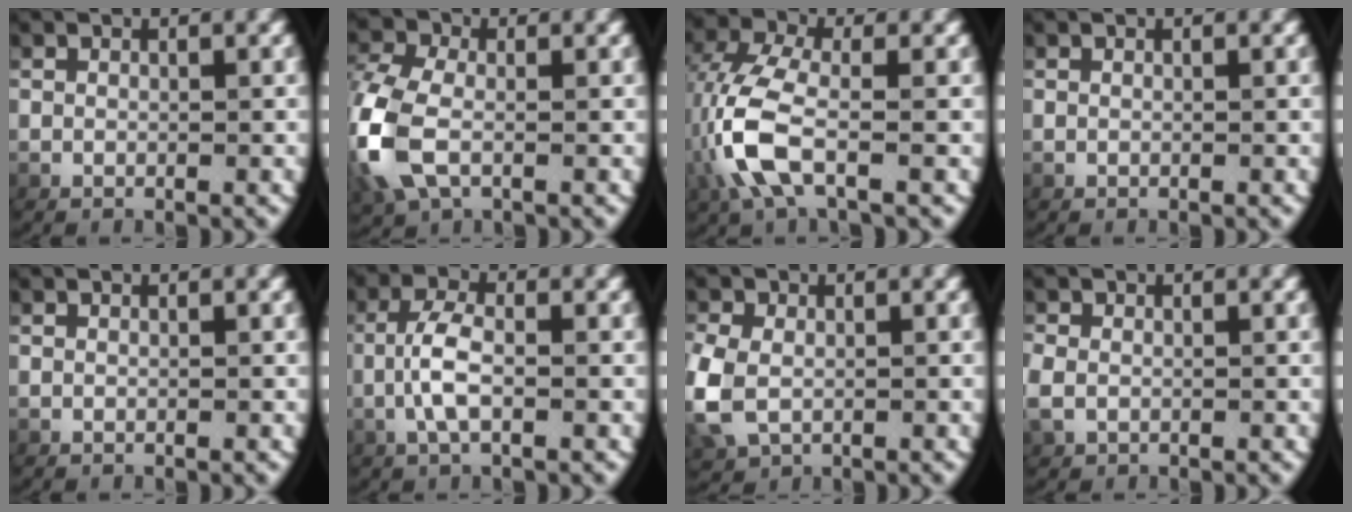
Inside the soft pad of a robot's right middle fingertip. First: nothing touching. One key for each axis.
{"total": 5.0, "fx": -0.6, "fy": 3.3, "fz": 3.6, "tx": -0.125, "ty": -0.019, "tz": 0.004}
{"total": 4.6, "fx": -0.4, "fy": 1.6, "fz": 4.3, "tx": -0.118, "ty": -0.007, "tz": 0.000}
{"total": 0.0}
{"total": 0.0}
{"total": 2.8, "fx": -0.2, "fy": 0.4, "fz": 2.7, "tx": -0.067, "ty": -0.001, "tz": 0.000}
{"total": 3.1, "fx": -0.2, "fy": 2.5, "fz": 1.9, "tx": -0.068, "ty": -0.014, "tz": 0.013}
{"total": 1.1, "fx": 0.0, "fy": 0.9, "fz": 0.6, "tx": -0.026, "ty": 0.000, "tz": 0.006}